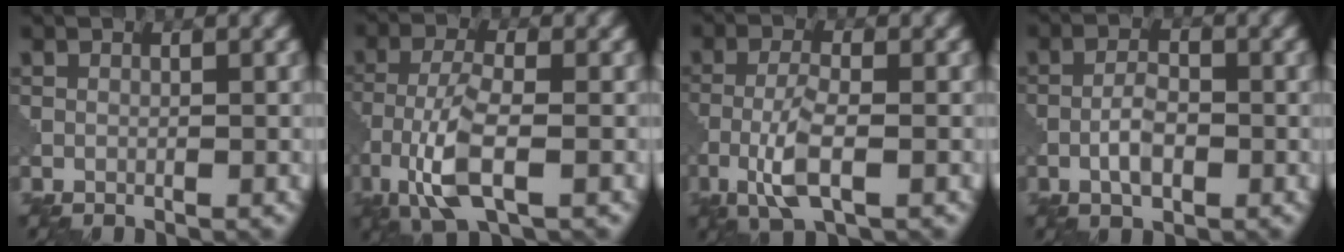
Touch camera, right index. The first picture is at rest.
{"total": 6.3, "force": [-2.6, 2.1, 5.4], "torque": [-0.115, 0.001, -0.059]}
{"total": 4.4, "force": [-1.6, 1.3, 3.9], "torque": [-0.084, 0.000, -0.038]}
{"total": 2.8, "force": [-1.0, 1.2, 2.3], "torque": [-0.044, 0.003, -0.022]}